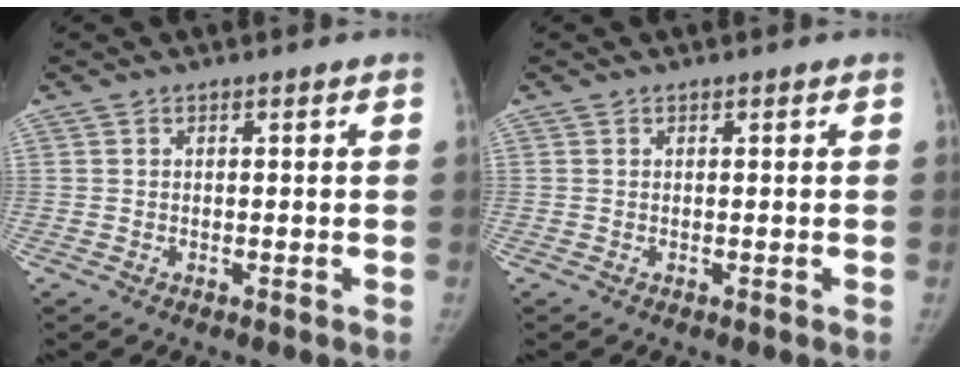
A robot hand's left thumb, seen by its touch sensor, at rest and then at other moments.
{"total": 0.0}